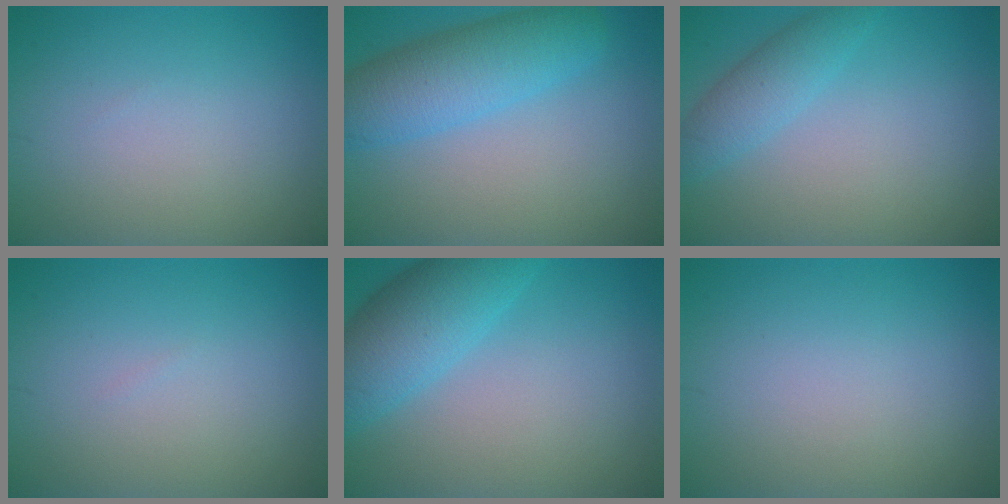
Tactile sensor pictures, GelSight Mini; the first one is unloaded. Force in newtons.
{"total": 6.2, "press": 6.2, "slide": 0.2}
{"total": 2.7, "press": 2.7, "slide": 0.1}
{"total": 0.0}
{"total": 6.1, "press": 6.1, "slide": 0.2}
{"total": 0.0}